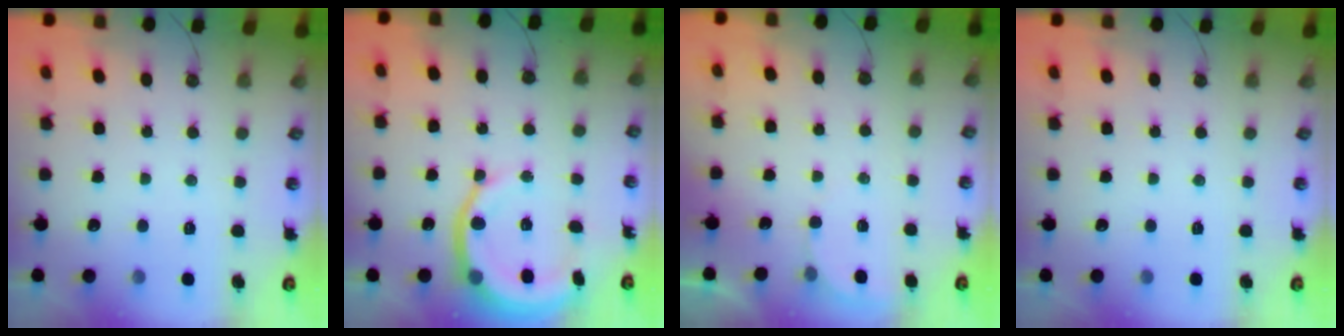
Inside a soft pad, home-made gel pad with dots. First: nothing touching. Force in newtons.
{"total": 10.7, "press": 10.6, "slide": 1.5}
{"total": 1.6, "press": 1.6, "slide": 0.0}
{"total": 0.0}